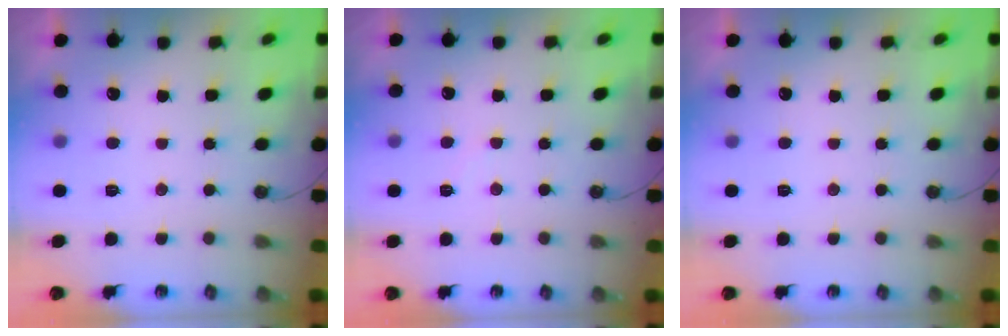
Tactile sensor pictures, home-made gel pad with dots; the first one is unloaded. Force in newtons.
{"total": 4.1, "press": 4.0, "slide": 0.7}
{"total": 0.0}